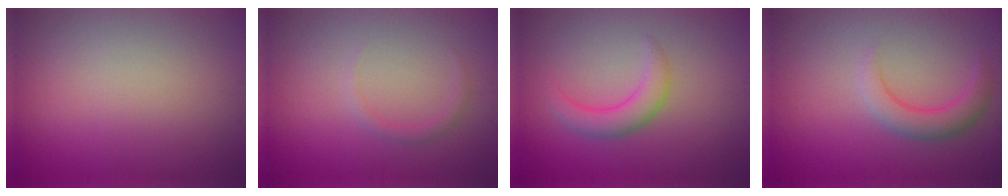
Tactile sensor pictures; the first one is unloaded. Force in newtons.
{"total": 1.0, "press": 1.0, "slide": 0.0}
{"total": 2.8, "press": 2.8, "slide": 0.2}
{"total": 2.9, "press": 2.9, "slide": 0.2}